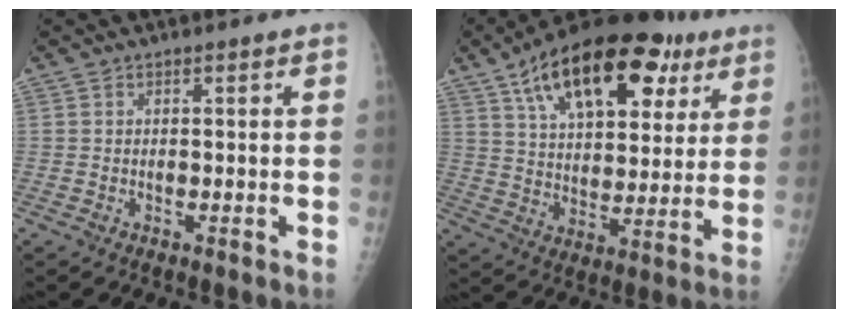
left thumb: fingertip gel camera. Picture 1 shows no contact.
{"total": 25.1, "force": [12.5, 12.6, 17.7], "torque": [-0.244, -0.004, 0.197]}